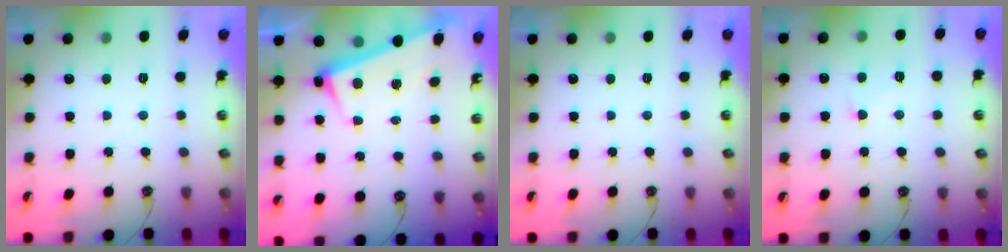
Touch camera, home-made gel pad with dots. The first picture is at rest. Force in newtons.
{"total": 3.3, "press": 3.3, "slide": 0.7}
{"total": 0.0}
{"total": 0.9, "press": 0.3, "slide": 0.8}